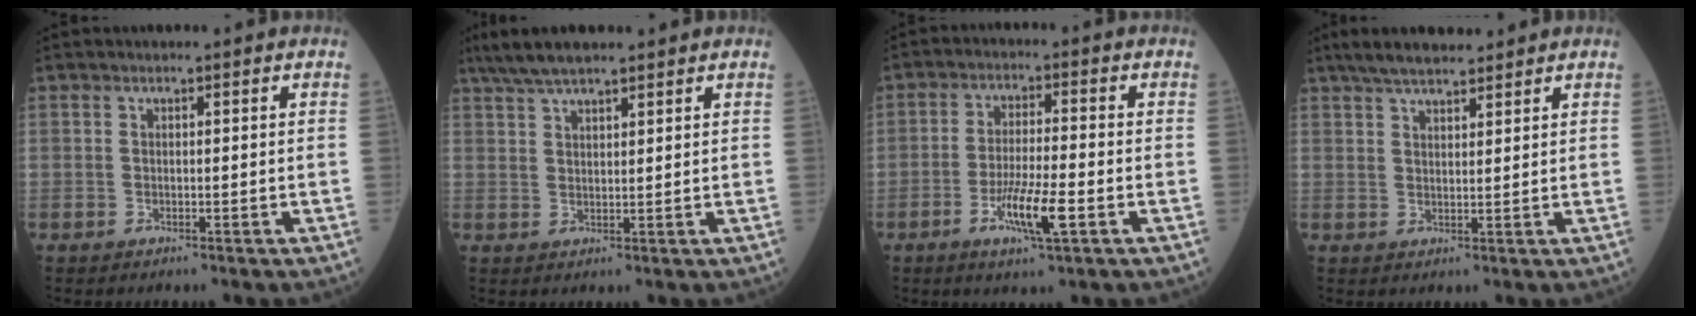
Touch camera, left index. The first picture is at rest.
{"total": 6.7, "force": [5.5, 1.0, 3.8], "torque": [-0.073, 0.029, 0.100]}
{"total": 7.4, "force": [-3.1, 0.6, 6.7], "torque": [-0.130, -0.010, -0.055]}
{"total": 6.8, "force": [5.7, 1.4, 3.3], "torque": [-0.060, 0.024, 0.099]}